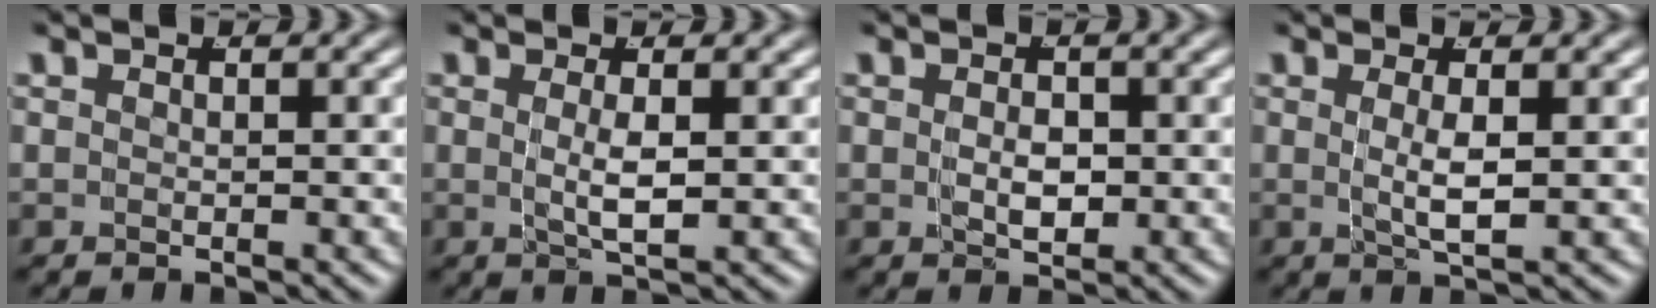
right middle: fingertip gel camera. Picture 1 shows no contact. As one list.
[{"total": 2.4, "force": [0.0, 0.1, 2.4], "torque": [-0.049, -0.014, 0.008]}, {"total": 1.7, "force": [-0.1, 0.8, 1.6], "torque": [-0.030, -0.013, 0.008]}, {"total": 2.5, "force": [0.0, 0.1, 2.5], "torque": [-0.051, -0.014, 0.010]}]